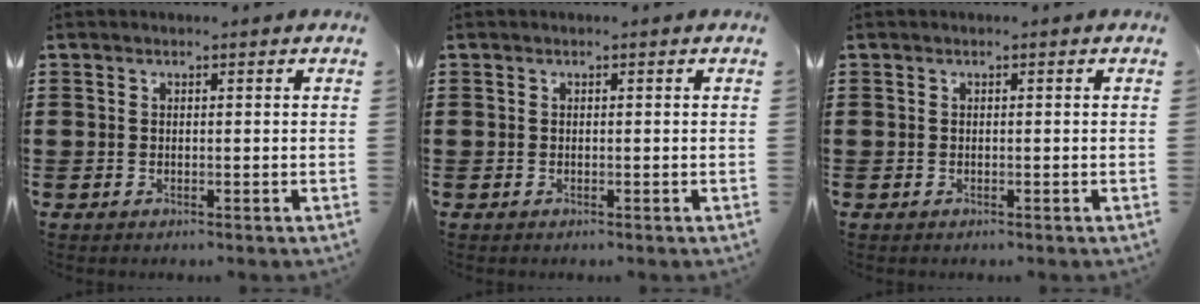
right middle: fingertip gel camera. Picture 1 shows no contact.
{"total": 0.0}
{"total": 0.0}